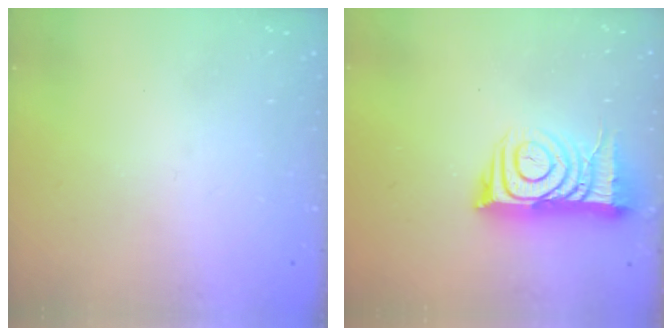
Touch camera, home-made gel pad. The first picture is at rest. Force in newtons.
{"total": 12.8, "press": 12.7, "slide": 1.2}